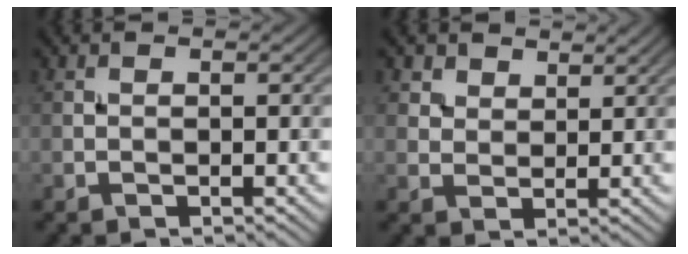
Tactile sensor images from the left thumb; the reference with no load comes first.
{"total": 3.8, "force": [2.7, 2.3, 1.3], "torque": [-0.037, -0.009, 0.064]}